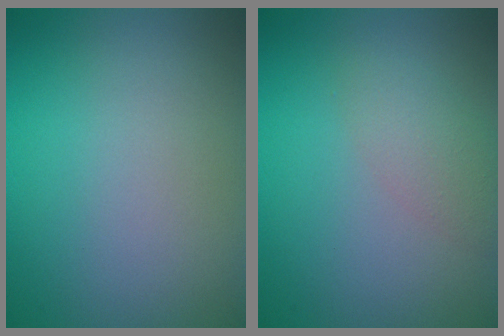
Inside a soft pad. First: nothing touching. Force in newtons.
{"total": 2.4, "press": 2.4, "slide": 0.2}